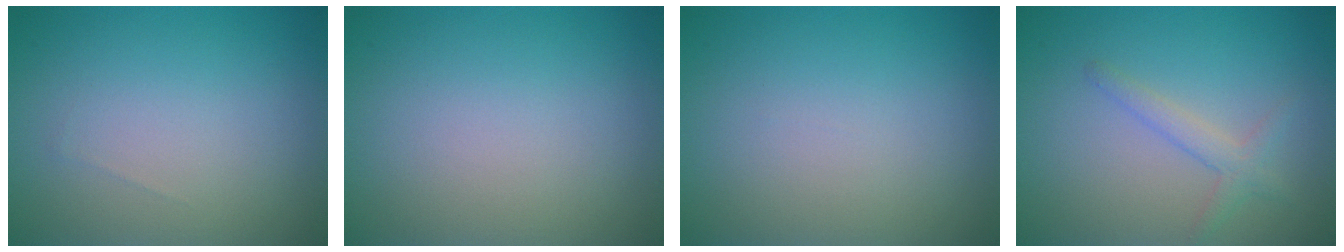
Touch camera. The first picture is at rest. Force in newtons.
{"total": 0.0}
{"total": 0.0}
{"total": 1.9, "press": 1.9, "slide": 0.1}